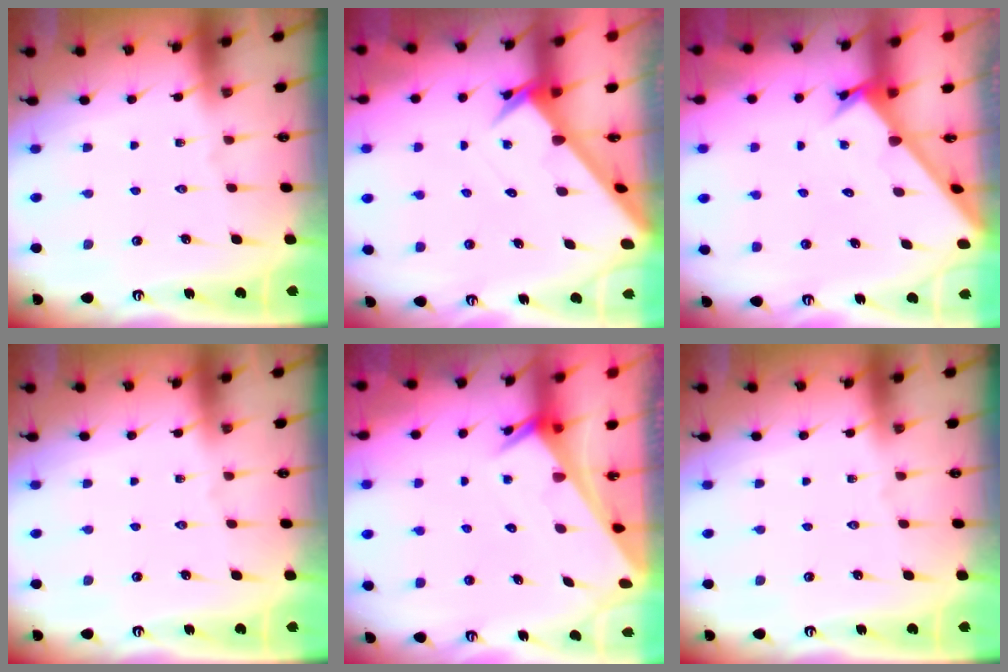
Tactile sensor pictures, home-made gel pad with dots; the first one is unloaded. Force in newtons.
{"total": 3.0, "press": 3.0, "slide": 0.2}
{"total": 2.5, "press": 2.5, "slide": 0.2}
{"total": 0.0}
{"total": 2.7, "press": 2.7, "slide": 0.1}
{"total": 0.0}